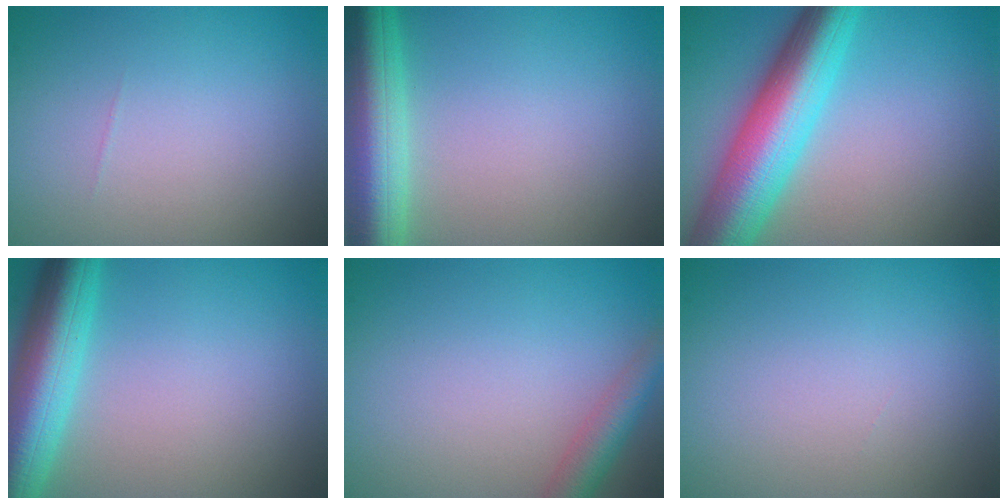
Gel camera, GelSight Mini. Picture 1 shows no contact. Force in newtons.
{"total": 7.4, "press": 7.4, "slide": 0.4}
{"total": 10.2, "press": 10.2, "slide": 0.3}
{"total": 8.1, "press": 8.0, "slide": 0.4}
{"total": 3.0, "press": 3.0, "slide": 0.1}
{"total": 0.0}